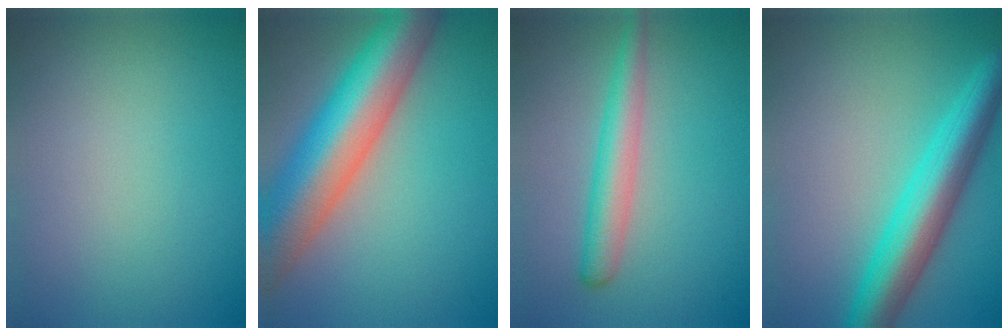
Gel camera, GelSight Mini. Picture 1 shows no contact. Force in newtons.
{"total": 12.0, "press": 12.0, "slide": 0.8}
{"total": 3.5, "press": 3.5, "slide": 0.1}
{"total": 6.8, "press": 6.8, "slide": 0.2}